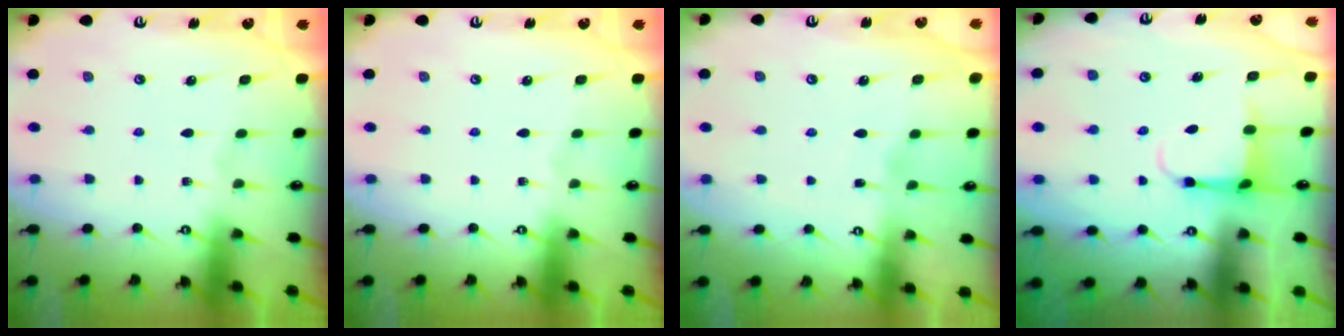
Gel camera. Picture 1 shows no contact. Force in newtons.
{"total": 0.0}
{"total": 2.2, "press": 2.1, "slide": 0.3}
{"total": 3.8, "press": 3.6, "slide": 1.2}